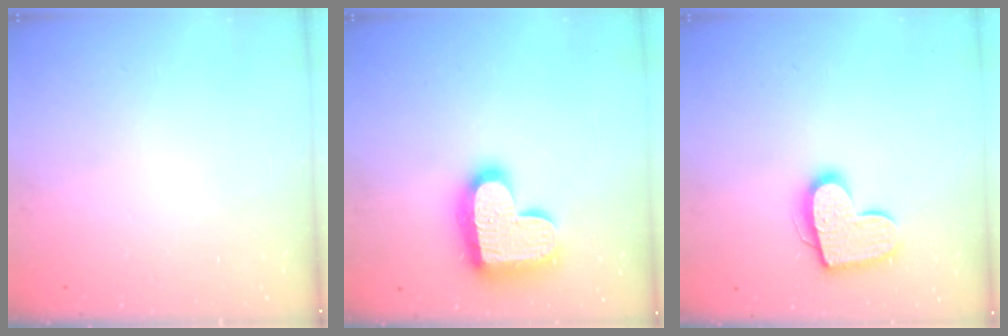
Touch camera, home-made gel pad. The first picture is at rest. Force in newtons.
{"total": 19.2, "press": 19.2, "slide": 1.3}
{"total": 13.9, "press": 13.9, "slide": 0.9}